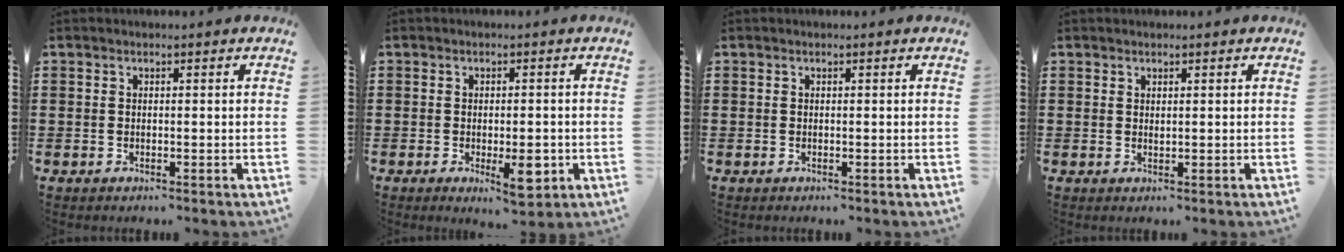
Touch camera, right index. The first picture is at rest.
{"total": 4.9, "force": [-1.4, 1.8, 4.3], "torque": [-0.060, 0.000, -0.022]}
{"total": 0.0}
{"total": 0.5, "force": [0.4, 0.2, 0.3], "torque": [-0.007, 0.000, 0.007]}